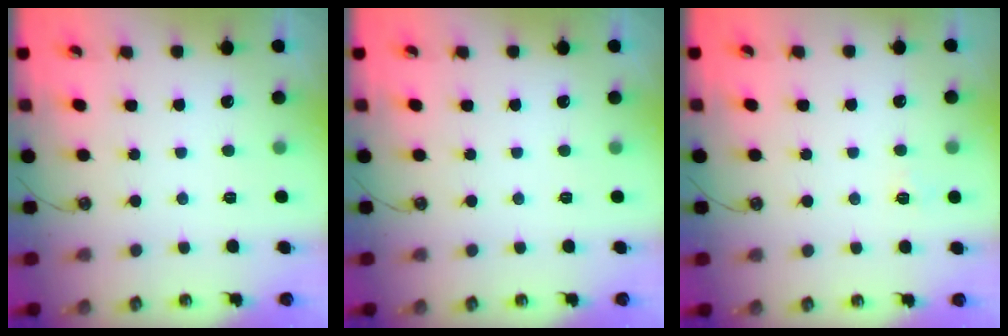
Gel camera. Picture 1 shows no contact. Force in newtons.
{"total": 0.0}
{"total": 2.8, "press": 2.8, "slide": 0.3}